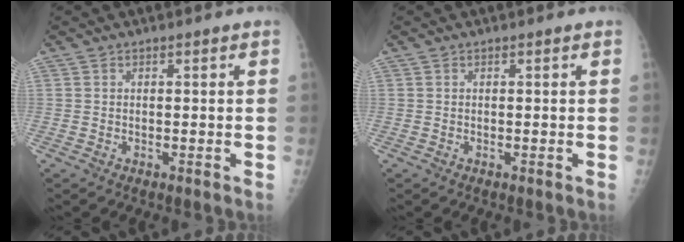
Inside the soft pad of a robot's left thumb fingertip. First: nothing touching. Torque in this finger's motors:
{"motor_torque": [0.01, 0.01, -0.02, -0.08, 0.00]}